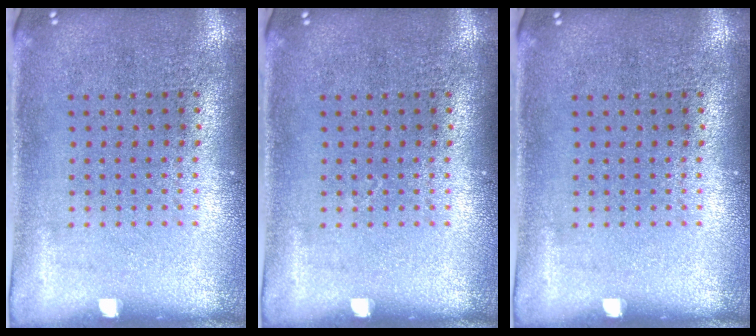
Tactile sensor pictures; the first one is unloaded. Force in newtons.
{"total": 0.0}
{"total": 0.0}